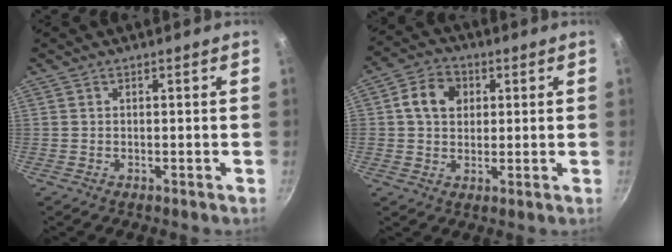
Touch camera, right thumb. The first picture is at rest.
{"total": 7.5, "force": [1.8, 6.0, 4.2], "torque": [-0.052, 0.007, 0.020]}